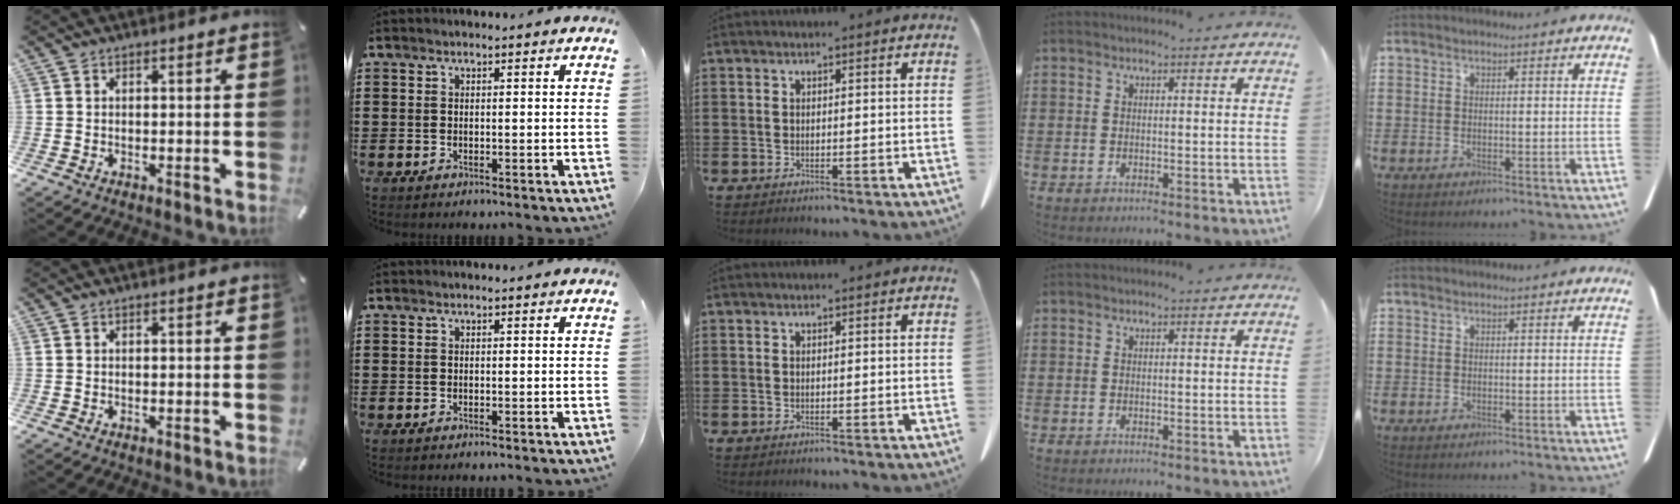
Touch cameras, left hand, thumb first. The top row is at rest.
{}